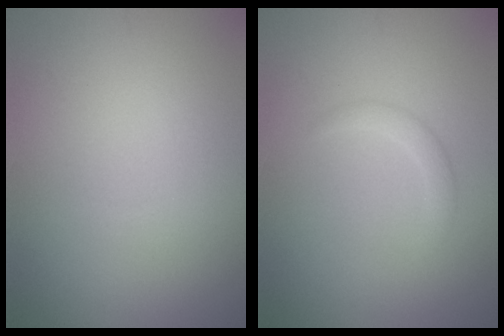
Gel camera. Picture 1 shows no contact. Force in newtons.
{"total": 1.3, "press": 1.3, "slide": 0.1}